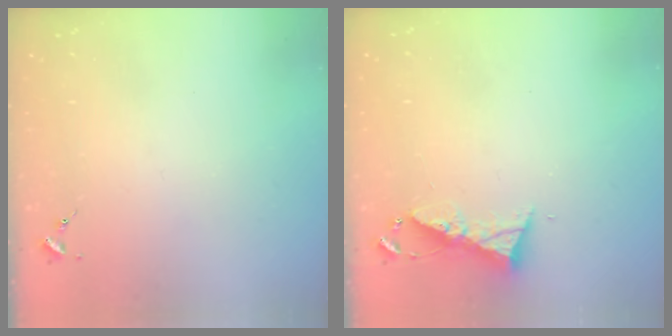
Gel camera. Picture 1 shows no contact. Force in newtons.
{"total": 7.4, "press": 7.4, "slide": 0.4}